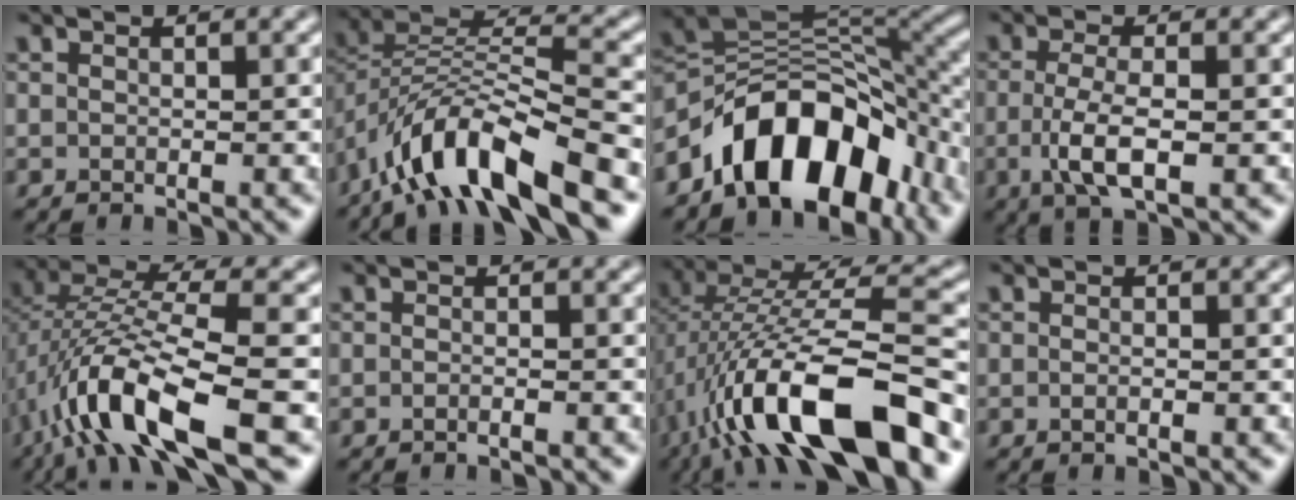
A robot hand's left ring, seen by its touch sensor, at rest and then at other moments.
{"total": 11.1, "force": [-7.2, 3.3, 7.8], "torque": [-0.137, 0.005, -0.143]}
{"total": 11.5, "force": [-6.3, 6.3, 7.2], "torque": [-0.090, 0.009, -0.117]}
{"total": 4.0, "force": [-0.8, 1.3, 3.7], "torque": [-0.082, -0.007, -0.019]}
{"total": 10.1, "force": [-4.4, 2.8, 8.6], "torque": [-0.173, 0.012, -0.087]}
{"total": 0.8, "force": [-0.5, 0.1, 0.6], "torque": [-0.006, -0.001, -0.014]}
{"total": 14.0, "force": [-5.8, 4.6, 11.9], "torque": [-0.221, 0.014, -0.103]}
{"total": 0.6, "force": [-0.3, 0.1, 0.6], "torque": [-0.011, -0.004, -0.007]}